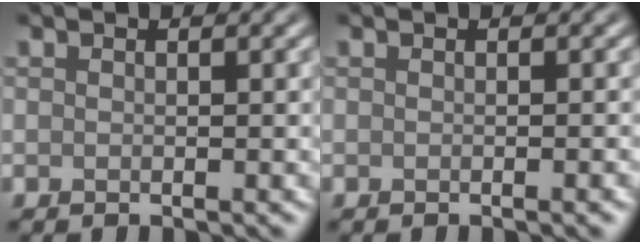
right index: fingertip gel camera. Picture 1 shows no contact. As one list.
[{"total": 1.3, "force": [-0.3, 0.3, 1.2], "torque": [-0.008, 0.001, -0.007]}]